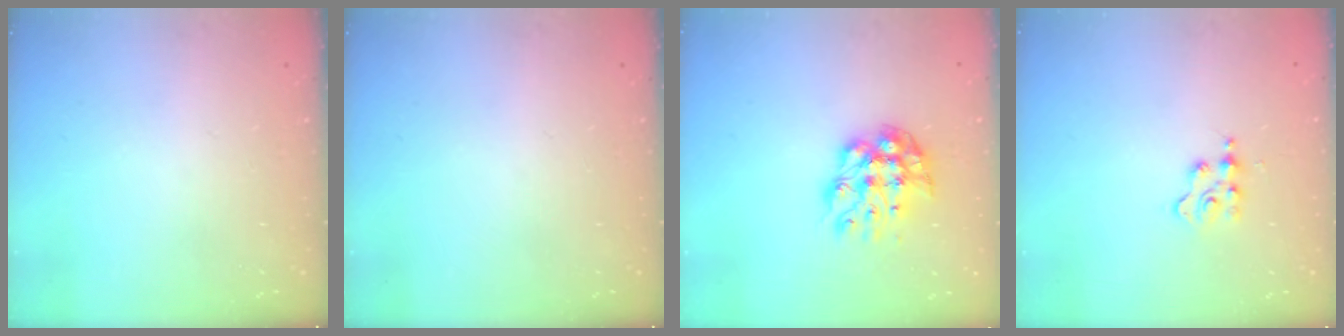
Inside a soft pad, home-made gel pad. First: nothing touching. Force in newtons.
{"total": 0.0}
{"total": 10.0, "press": 10.0, "slide": 0.9}
{"total": 2.3, "press": 2.2, "slide": 0.5}